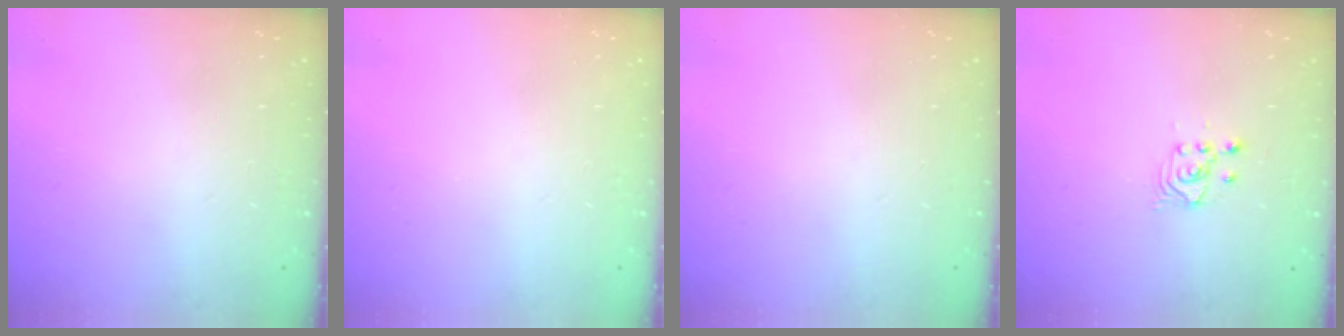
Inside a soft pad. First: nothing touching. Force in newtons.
{"total": 0.0}
{"total": 0.0}
{"total": 2.6, "press": 2.6, "slide": 0.1}